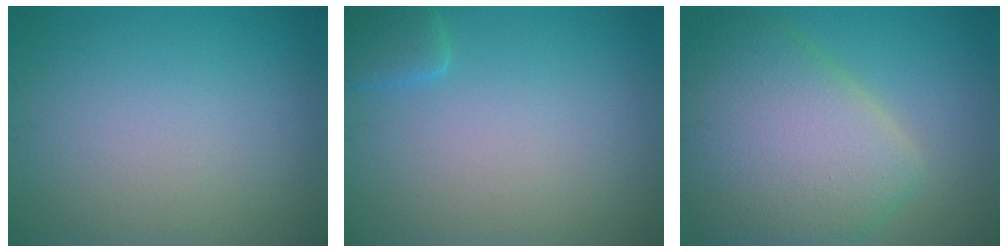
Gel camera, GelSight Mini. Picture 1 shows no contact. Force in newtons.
{"total": 1.6, "press": 1.6, "slide": 0.2}
{"total": 10.3, "press": 10.3, "slide": 0.5}